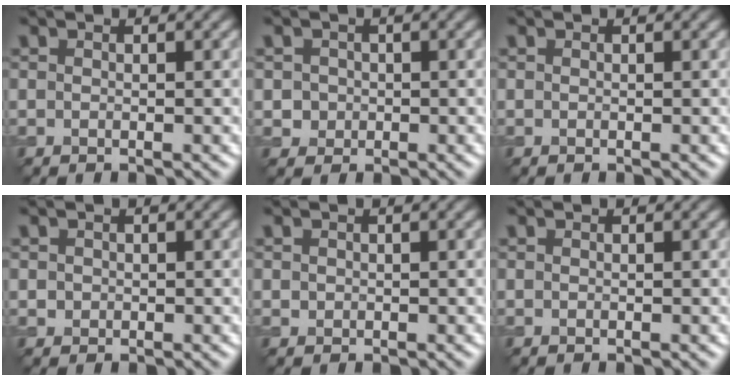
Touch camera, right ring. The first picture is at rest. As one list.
[{"total": 1.5, "force": [0.0, 1.4, 0.3], "torque": [0.005, -0.005, 0.005]}, {"total": 0.0}, {"total": 0.7, "force": [0.1, 0.7, 0.1], "torque": [0.003, -0.002, 0.000]}, {"total": 0.5, "force": [0.1, 0.5, 0.1], "torque": [0.002, -0.002, 0.003]}, {"total": 0.0}]